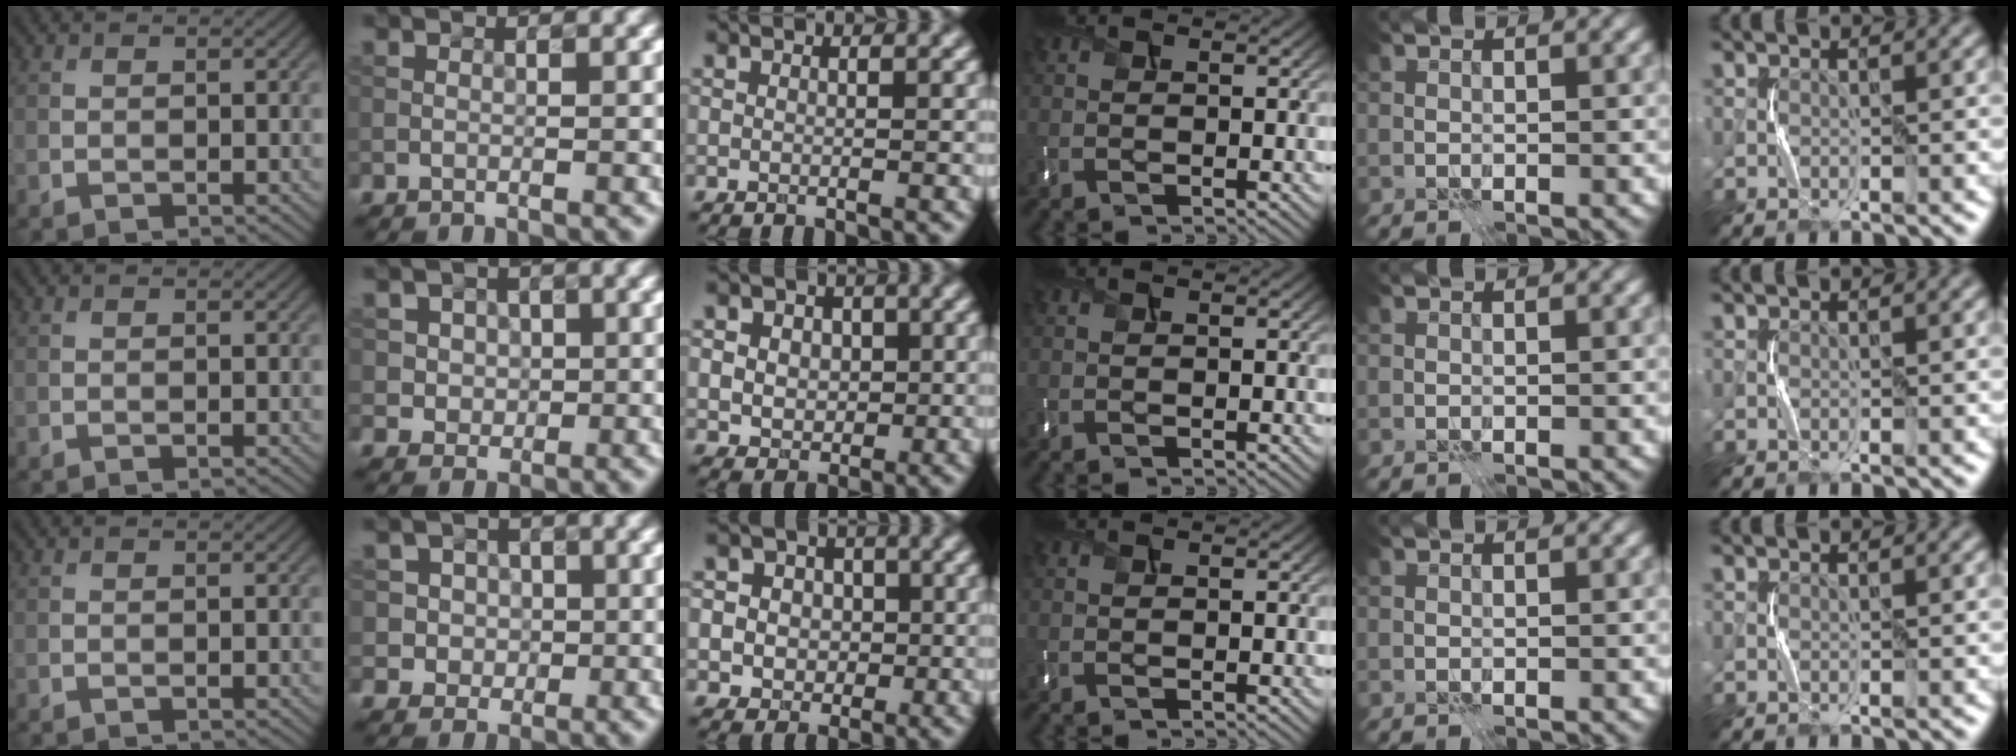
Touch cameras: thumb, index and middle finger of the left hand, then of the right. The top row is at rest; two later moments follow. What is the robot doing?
{"motion": "press", "object": "memory foam"}